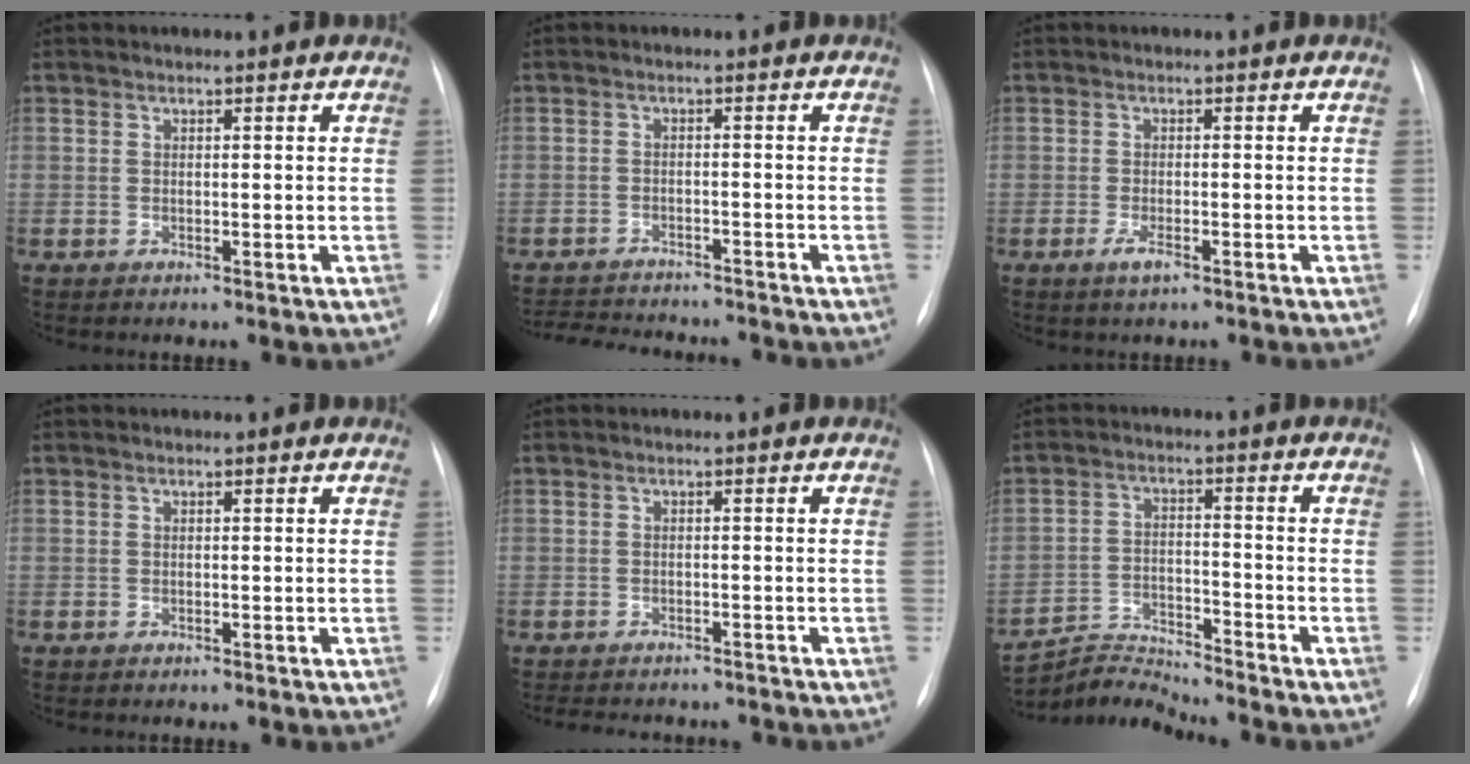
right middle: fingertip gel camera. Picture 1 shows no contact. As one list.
[{"total": 11.2, "force": [-10.4, 2.2, 3.5], "torque": [-0.066, -0.002, -0.141]}, {"total": 2.0, "force": [-1.1, 0.5, 1.6], "torque": [-0.037, -0.005, -0.019]}, {"total": 0.0}, {"total": 8.7, "force": [-7.6, 2.8, 3.0], "torque": [-0.050, -0.001, -0.094]}, {"total": 6.4, "force": [-6.0, -1.4, -1.7], "torque": [0.012, 0.001, -0.107]}]